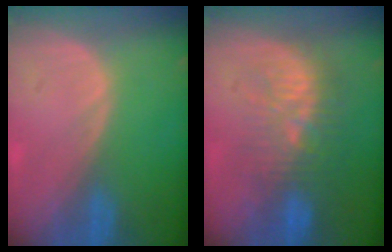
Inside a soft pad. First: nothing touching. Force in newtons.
{"total": 9.4, "press": 9.0, "slide": 2.7}